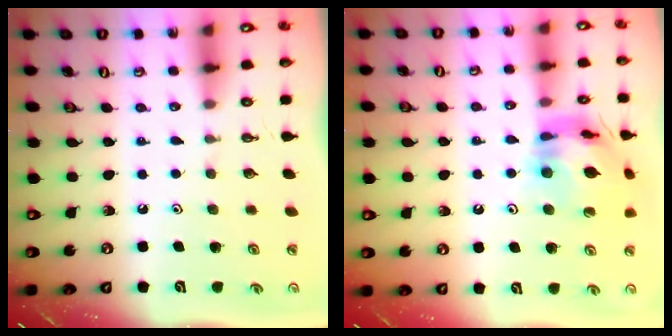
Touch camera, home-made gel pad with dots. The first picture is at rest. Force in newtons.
{"total": 15.3, "press": 15.2, "slide": 1.5}